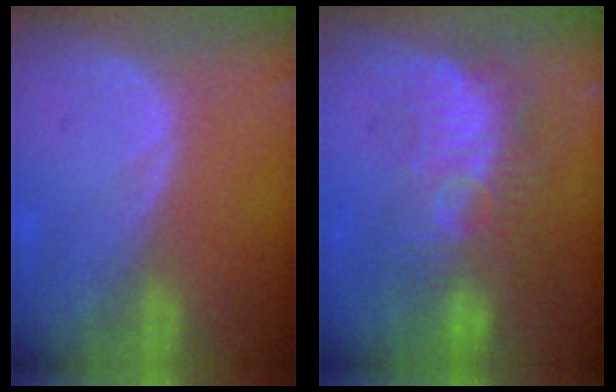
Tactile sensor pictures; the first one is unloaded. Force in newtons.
{"total": 9.1, "press": 8.5, "slide": 3.3}